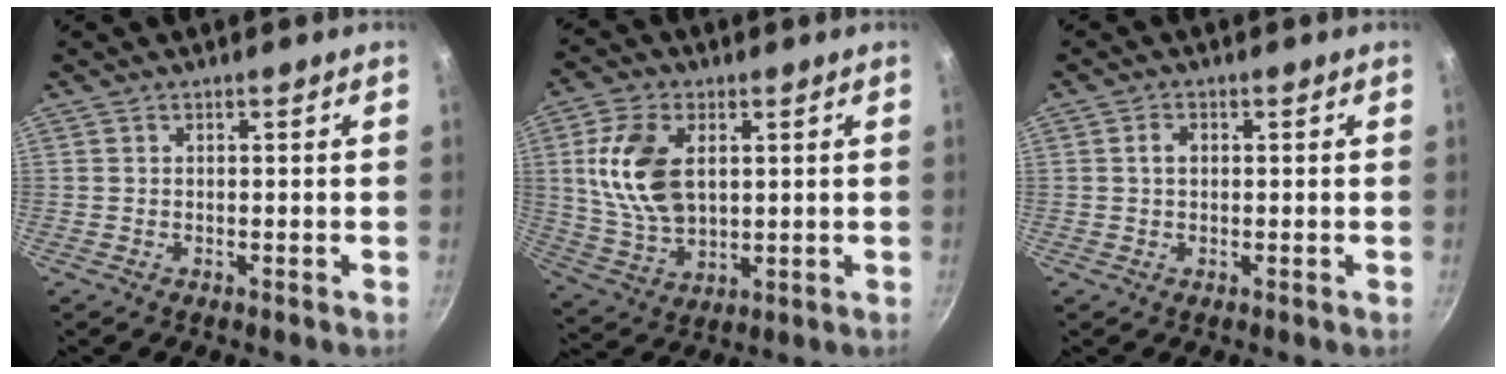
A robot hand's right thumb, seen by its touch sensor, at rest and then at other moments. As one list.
[{"total": 13.9, "force": [2.9, 8.6, 10.5], "torque": [-0.185, -0.014, 0.063]}, {"total": 1.9, "force": [0.3, 1.4, 1.3], "torque": [-0.019, 0.006, 0.004]}]